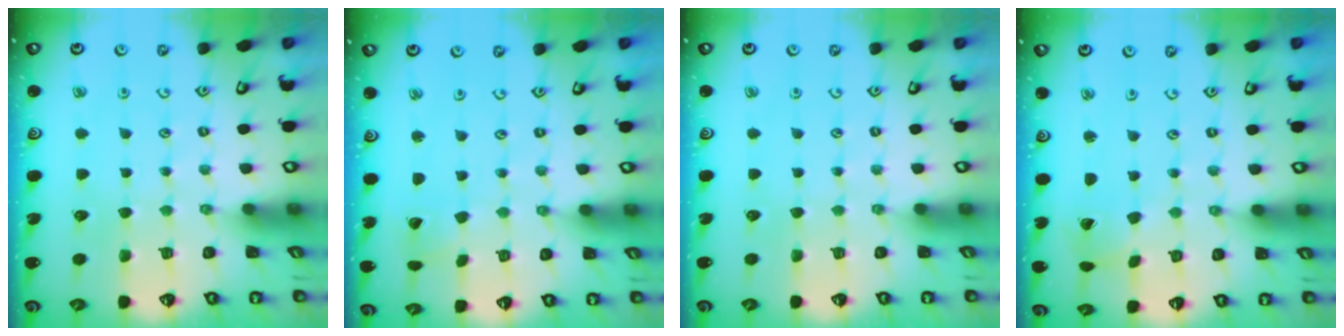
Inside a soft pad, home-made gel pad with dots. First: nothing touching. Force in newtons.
{"total": 2.7, "press": 2.7, "slide": 0.3}
{"total": 0.0}
{"total": 1.2, "press": 1.2, "slide": 0.1}